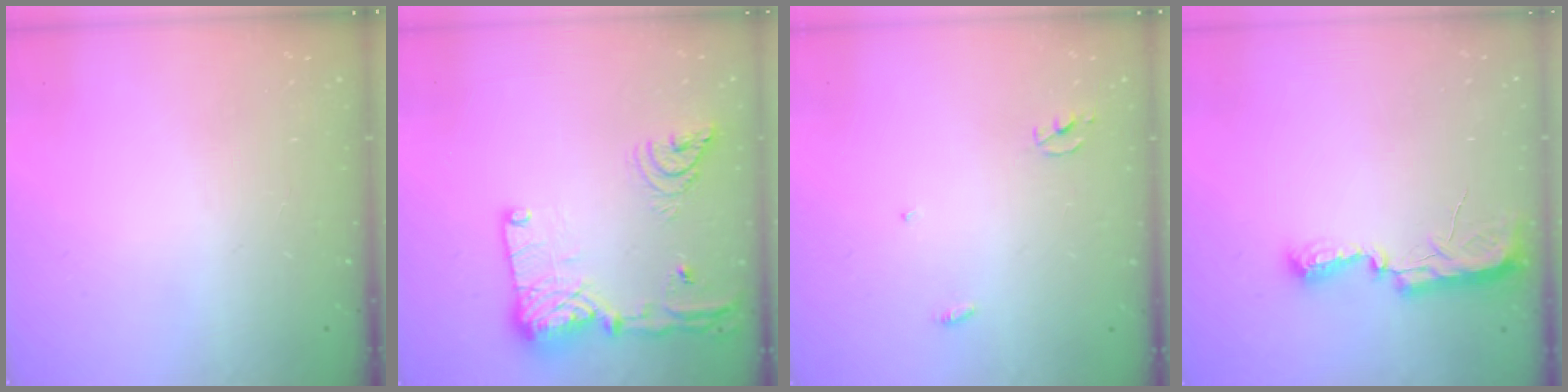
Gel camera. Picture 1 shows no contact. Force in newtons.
{"total": 20.1, "press": 19.9, "slide": 3.0}
{"total": 2.3, "press": 2.3, "slide": 0.1}
{"total": 7.7, "press": 7.7, "slide": 0.6}